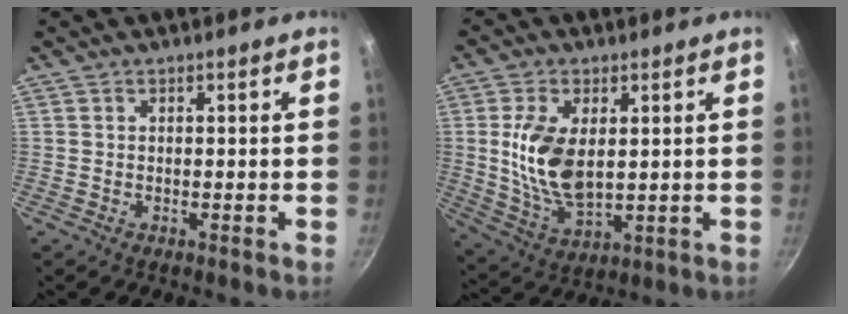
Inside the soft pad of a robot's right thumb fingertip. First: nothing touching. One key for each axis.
{"total": 12.2, "fx": 1.7, "fy": 6.5, "fz": 10.2, "tx": -0.193, "ty": -0.017, "tz": 0.044}